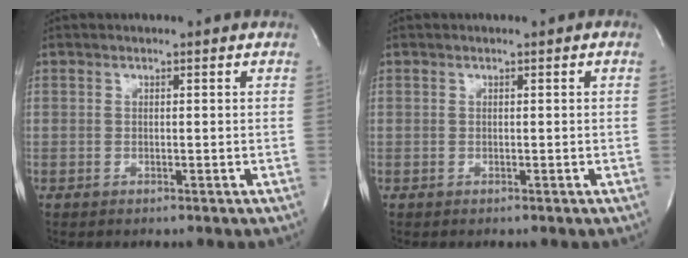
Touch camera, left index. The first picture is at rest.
{"total": 0.0}